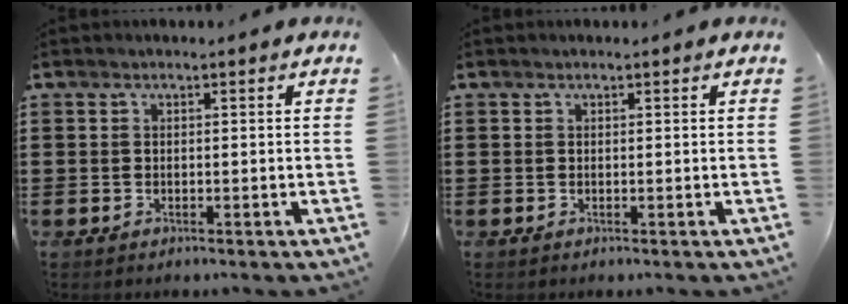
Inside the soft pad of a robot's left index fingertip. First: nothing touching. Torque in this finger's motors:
{"motor_torque": [0.06, 0.03, 0.00, 0.00]}